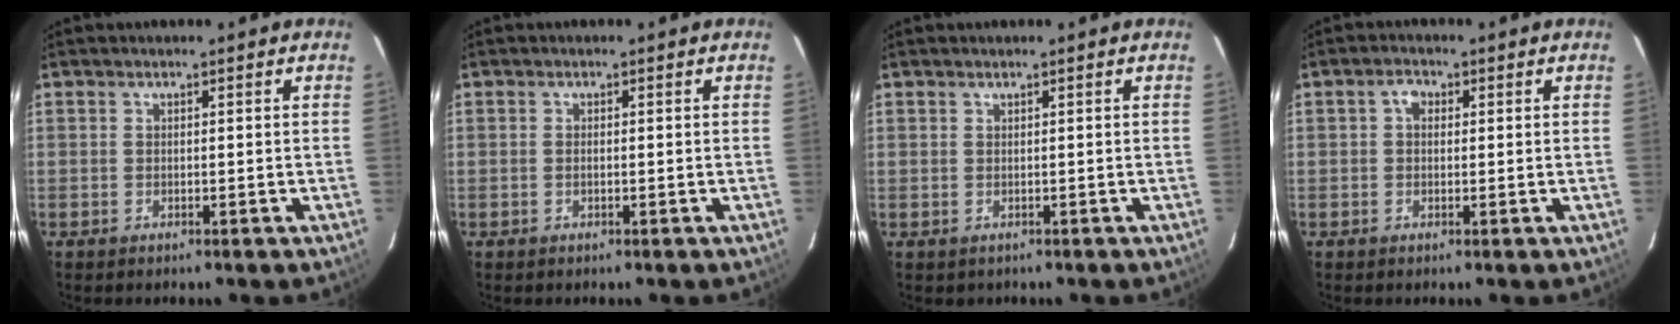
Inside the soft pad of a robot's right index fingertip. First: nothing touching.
{"total": 0.6, "force": [-0.1, 0.2, 0.6], "torque": [-0.012, 0.002, -0.003]}
{"total": 0.9, "force": [0.2, 0.9, 0.0], "torque": [0.005, 0.004, 0.006]}
{"total": 2.0, "force": [0.3, 1.6, 1.2], "torque": [-0.020, 0.010, 0.003]}